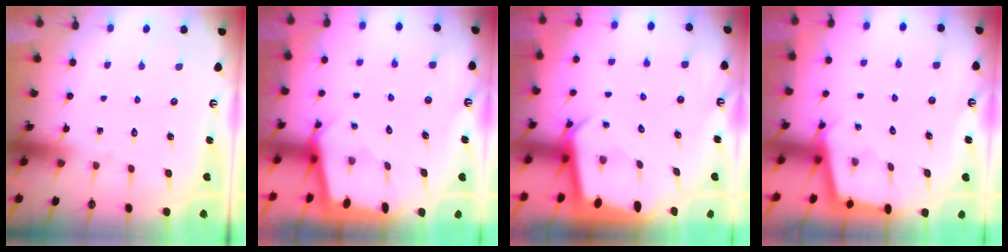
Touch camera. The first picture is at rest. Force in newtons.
{"total": 1.5, "press": 1.5, "slide": 0.2}
{"total": 3.5, "press": 3.5, "slide": 0.3}
{"total": 2.3, "press": 2.3, "slide": 0.2}